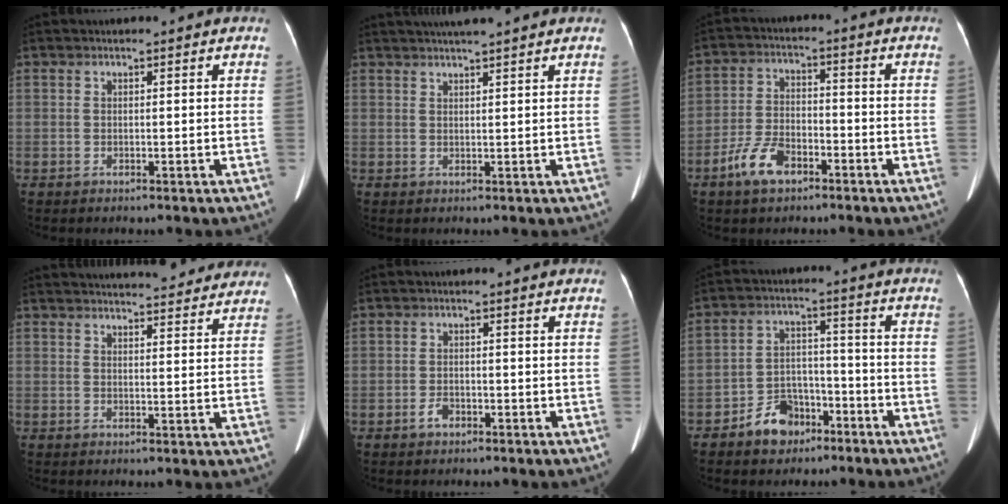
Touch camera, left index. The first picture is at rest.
{"total": 6.6, "force": [5.7, -0.1, 3.2], "torque": [-0.051, 0.029, 0.078]}
{"total": 7.2, "force": [-4.5, 3.5, 4.5], "torque": [-0.103, 0.004, -0.083]}
{"total": 15.1, "force": [14.0, 2.7, 4.8], "torque": [-0.049, 0.014, 0.163]}
{"total": 1.9, "force": [-1.2, 1.1, 1.0], "torque": [-0.022, 0.002, -0.020]}
{"total": 7.3, "force": [-4.7, 4.9, 2.8], "torque": [-0.058, 0.022, -0.074]}